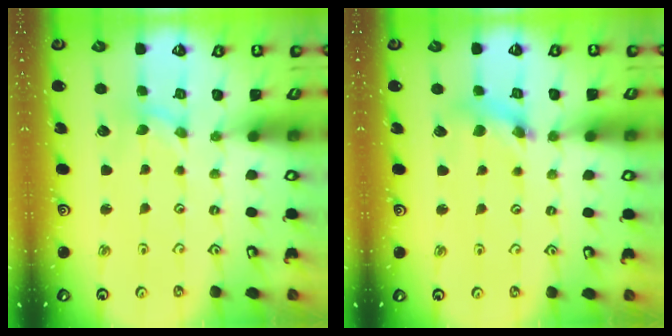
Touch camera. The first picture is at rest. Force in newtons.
{"total": 6.9, "press": 6.8, "slide": 0.8}